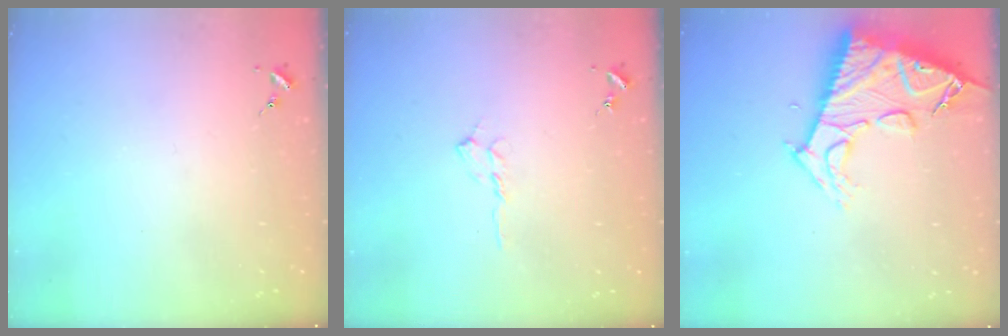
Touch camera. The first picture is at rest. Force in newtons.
{"total": 5.7, "press": 5.7, "slide": 0.7}
{"total": 14.6, "press": 14.5, "slide": 1.3}